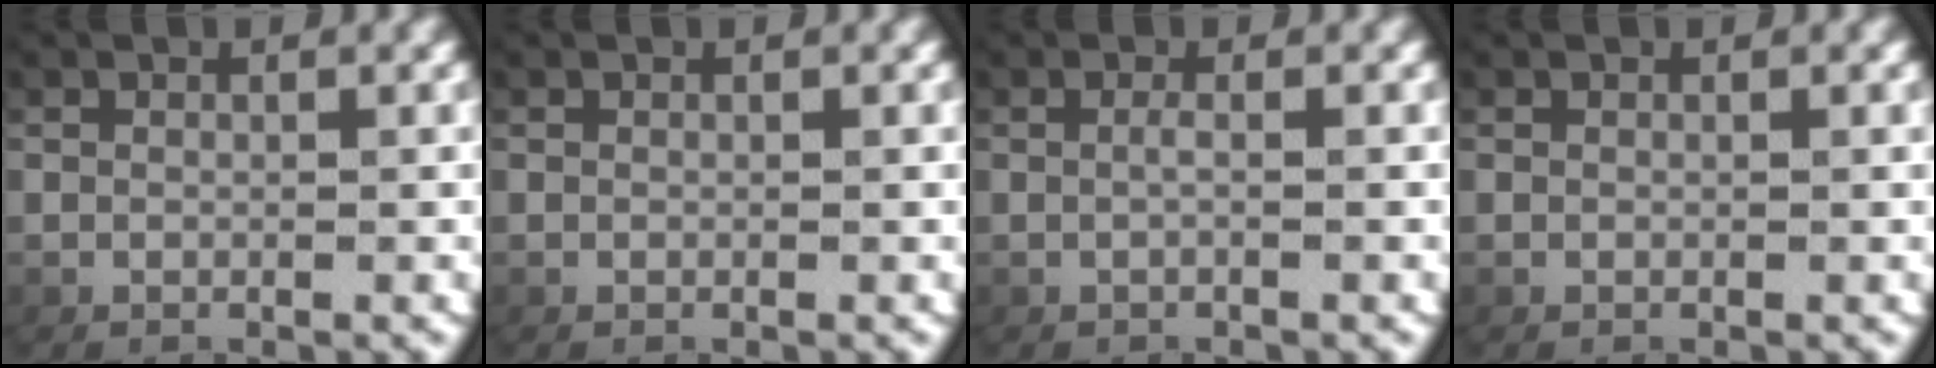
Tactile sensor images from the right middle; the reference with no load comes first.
{"total": 0.0}
{"total": 0.8, "force": [-0.3, -0.3, 0.6], "torque": [-0.019, -0.004, 0.000]}
{"total": 0.0}